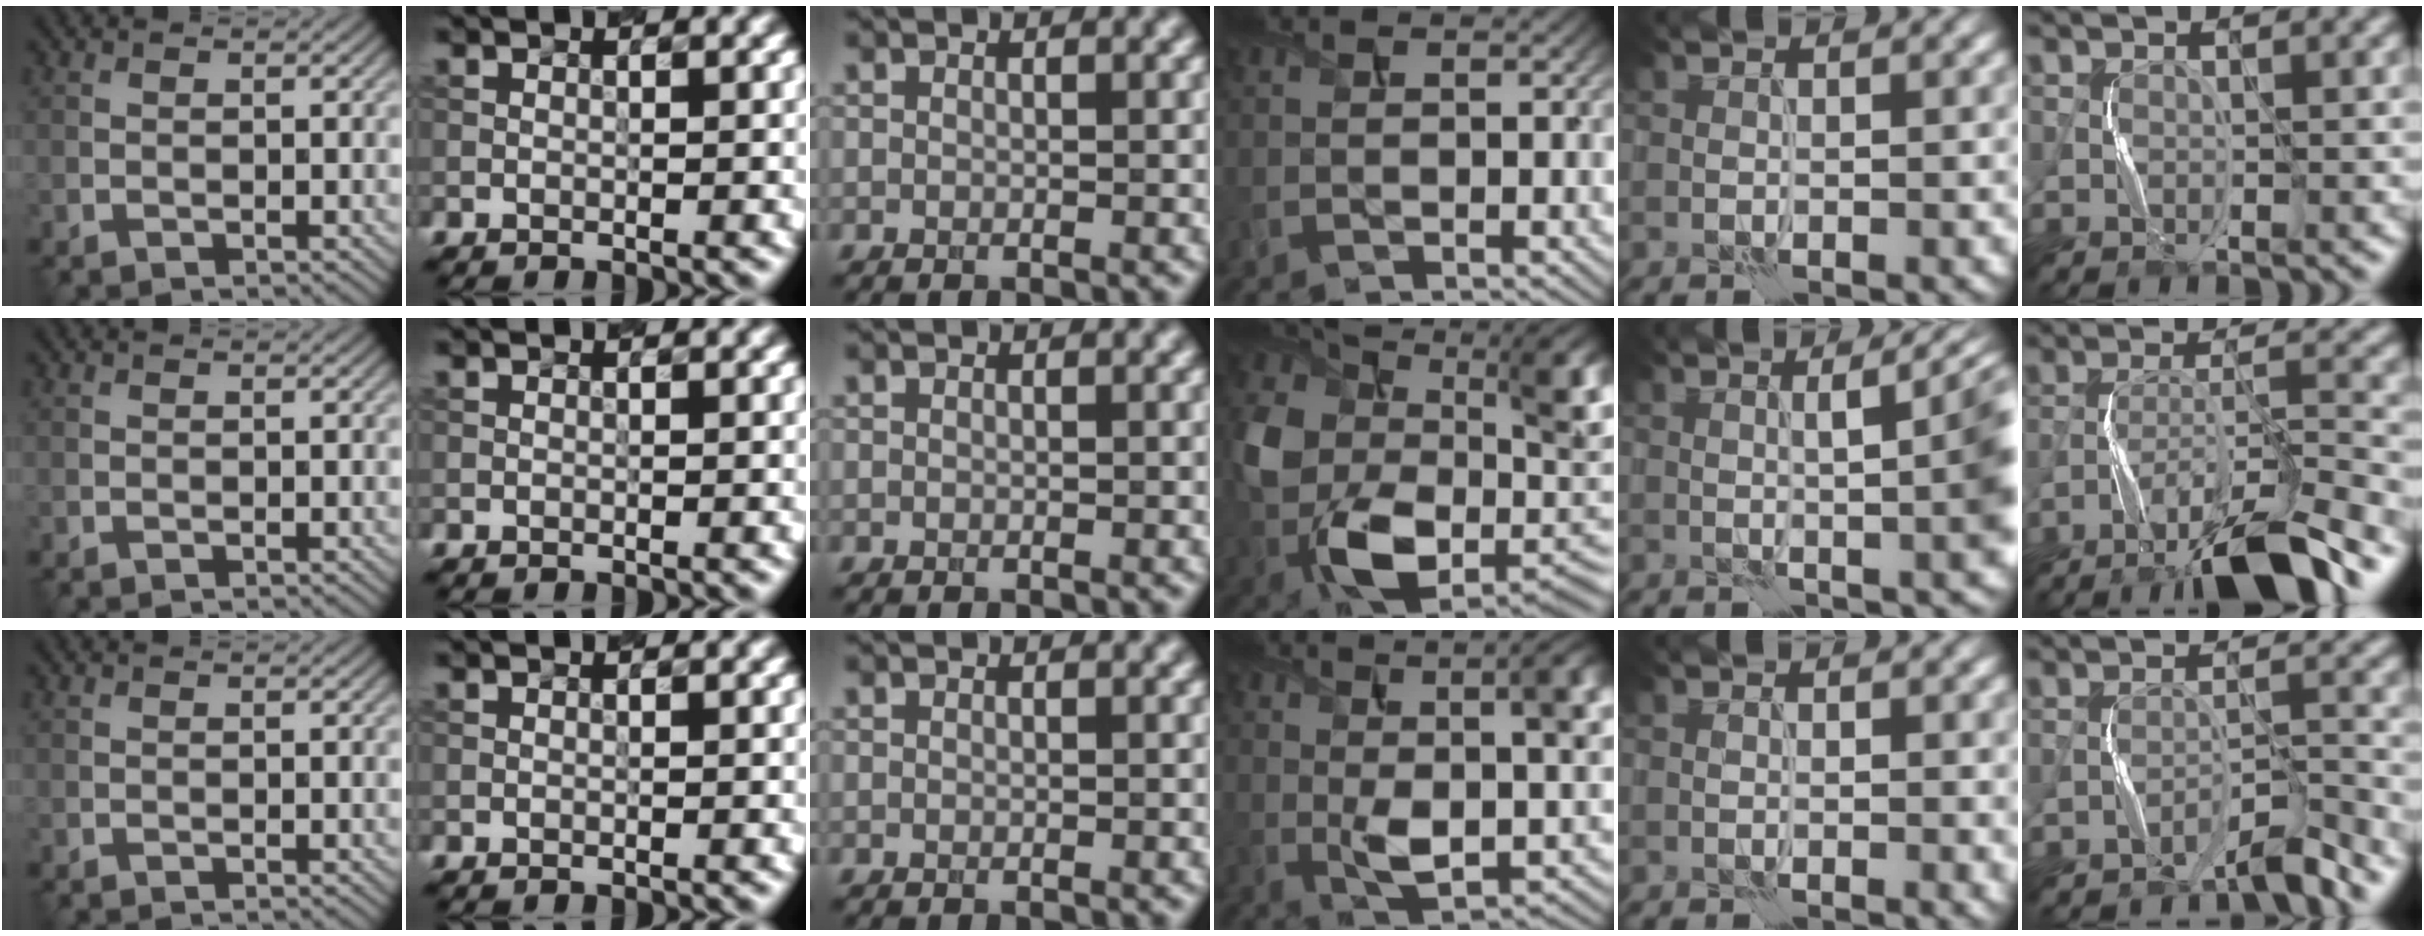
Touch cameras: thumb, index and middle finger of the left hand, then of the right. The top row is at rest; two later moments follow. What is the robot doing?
{"motion": "squeeze", "object": "stress ball aka squeeze ball"}